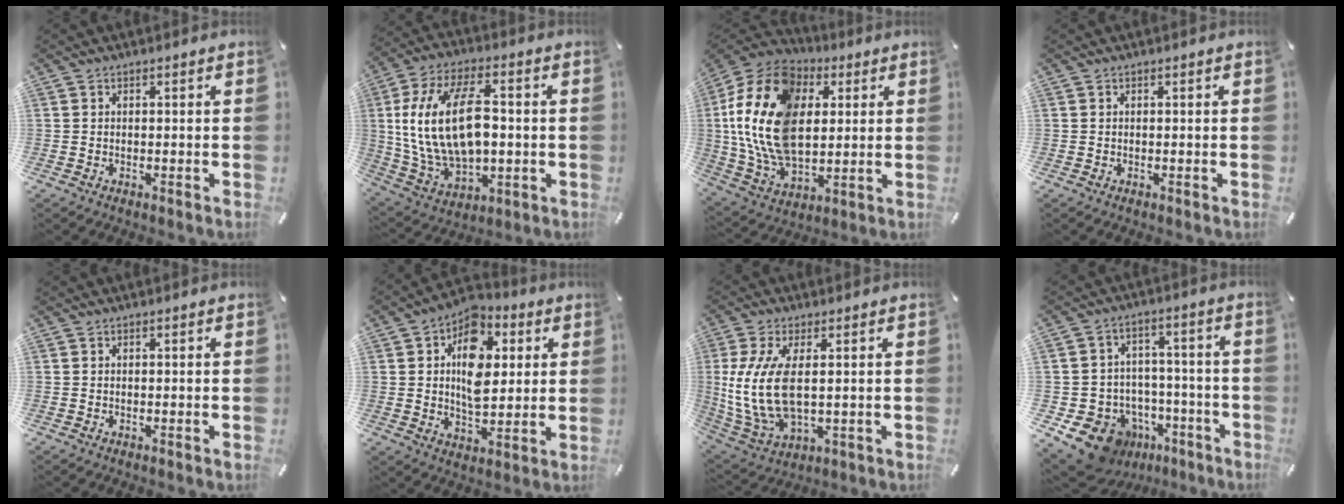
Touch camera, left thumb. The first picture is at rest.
{"total": 20.6, "force": [1.4, 12.7, 16.1], "torque": [-0.342, 0.007, 0.022]}
{"total": 21.1, "force": [3.1, 14.7, 14.8], "torque": [-0.342, -0.003, 0.051]}
{"total": 0.0}
{"total": 0.0}
{"total": 13.2, "force": [3.0, 9.3, 8.9], "torque": [-0.130, -0.006, 0.049]}
{"total": 13.0, "force": [1.5, 6.6, 11.2], "torque": [-0.268, -0.018, 0.026]}
{"total": 13.9, "force": [-8.2, 10.0, 5.2], "torque": [-0.082, 0.052, -0.130]}